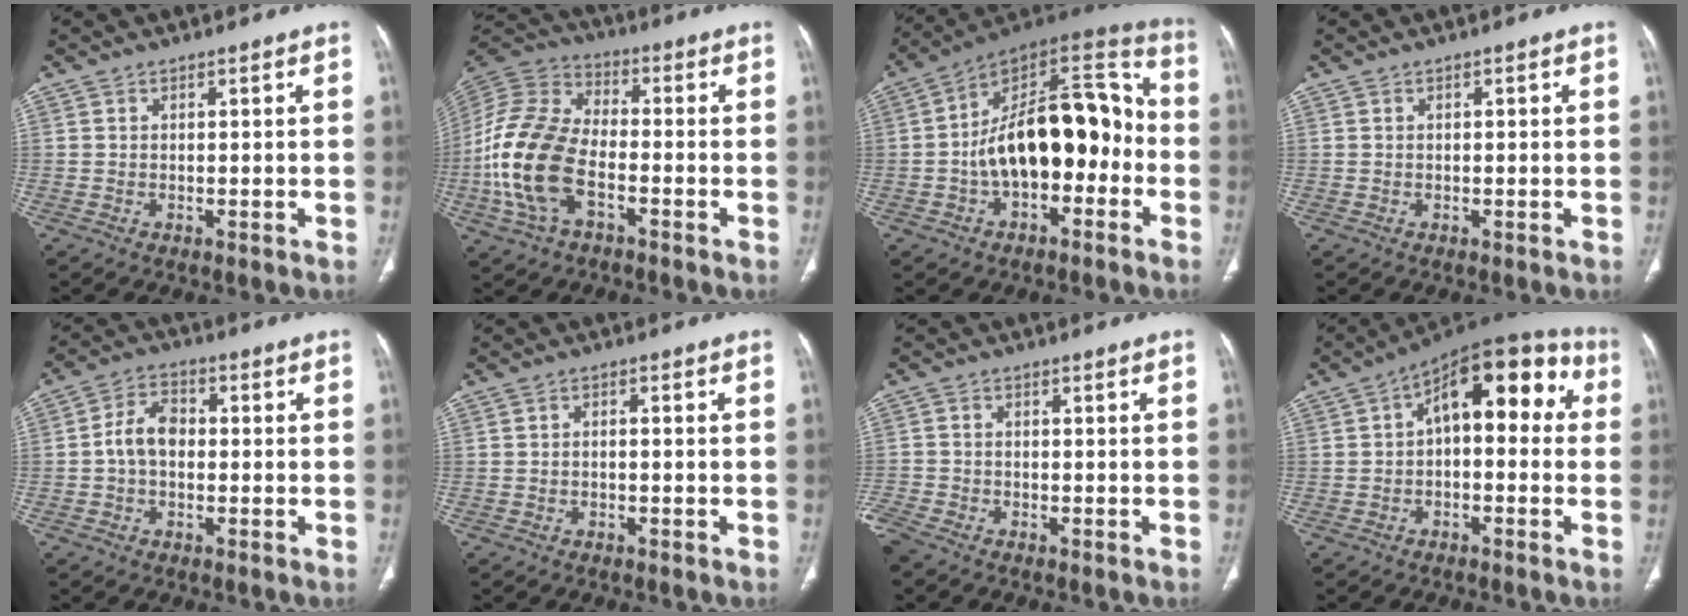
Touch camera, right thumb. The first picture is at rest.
{"total": 17.5, "force": [-4.9, 10.0, 13.6], "torque": [-0.293, 0.026, -0.097]}
{"total": 22.1, "force": [-3.3, 12.0, 18.2], "torque": [-0.258, 0.066, -0.054]}
{"total": 0.6, "force": [0.1, 0.2, 0.5], "torque": [-0.006, 0.001, 0.004]}
{"total": 6.2, "force": [-0.5, 4.3, 4.5], "torque": [-0.072, 0.020, -0.018]}
{"total": 1.0, "force": [-0.4, 0.6, 0.7], "torque": [-0.012, 0.007, -0.009]}
{"total": 5.1, "force": [-4.1, 2.1, 2.1], "torque": [-0.064, -0.005, -0.086]}
{"total": 15.6, "force": [2.3, 8.3, 13.0], "torque": [-0.134, 0.050, 0.023]}